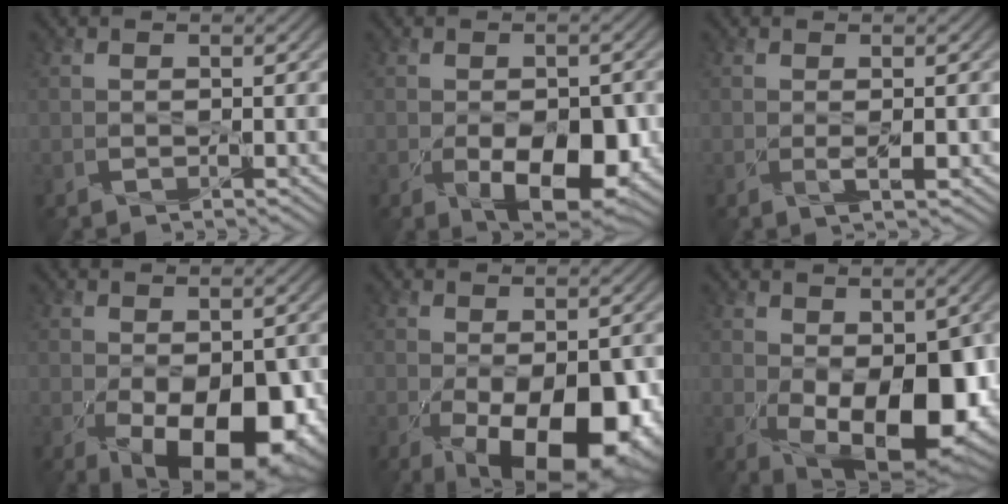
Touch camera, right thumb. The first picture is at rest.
{"total": 8.7, "force": [-2.8, 4.7, 6.8], "torque": [-0.117, -0.028, -0.030]}
{"total": 1.2, "force": [-0.1, 0.3, 1.2], "torque": [-0.027, -0.006, 0.001]}
{"total": 13.2, "force": [-4.5, 7.1, 10.2], "torque": [-0.151, -0.057, -0.048]}
{"total": 14.6, "force": [-5.3, 7.4, 11.5], "torque": [-0.173, -0.055, -0.055]}
{"total": 14.5, "force": [-3.1, 7.9, 11.7], "torque": [-0.176, -0.045, -0.025]}